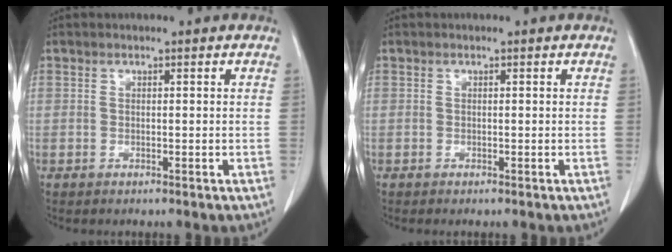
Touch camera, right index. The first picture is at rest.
{"total": 0.0}